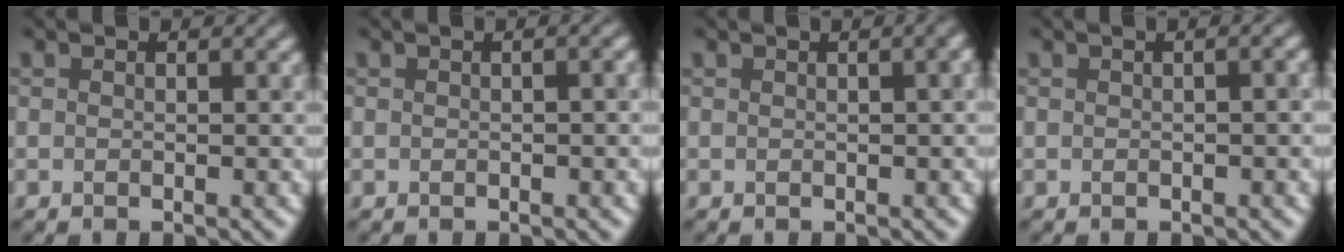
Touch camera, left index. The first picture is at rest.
{"total": 1.2, "force": [0.0, 0.2, 1.2], "torque": [-0.017, 0.003, 0.000]}
{"total": 2.6, "force": [0.5, 1.0, 2.3], "torque": [-0.012, 0.011, 0.007]}
{"total": 1.8, "force": [0.0, 0.6, 1.7], "torque": [-0.017, 0.003, 0.002]}